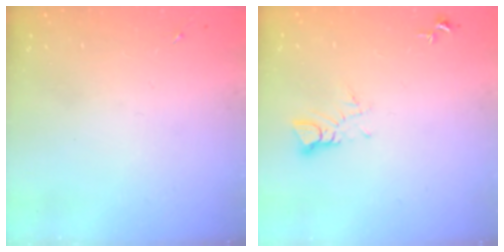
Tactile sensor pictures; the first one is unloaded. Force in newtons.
{"total": 3.8, "press": 3.7, "slide": 0.2}